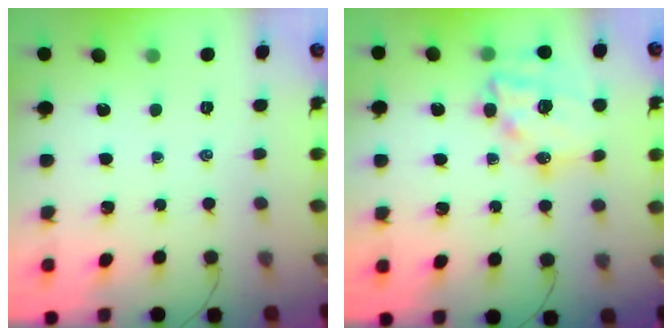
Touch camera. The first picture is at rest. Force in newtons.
{"total": 17.0, "press": 16.7, "slide": 3.4}